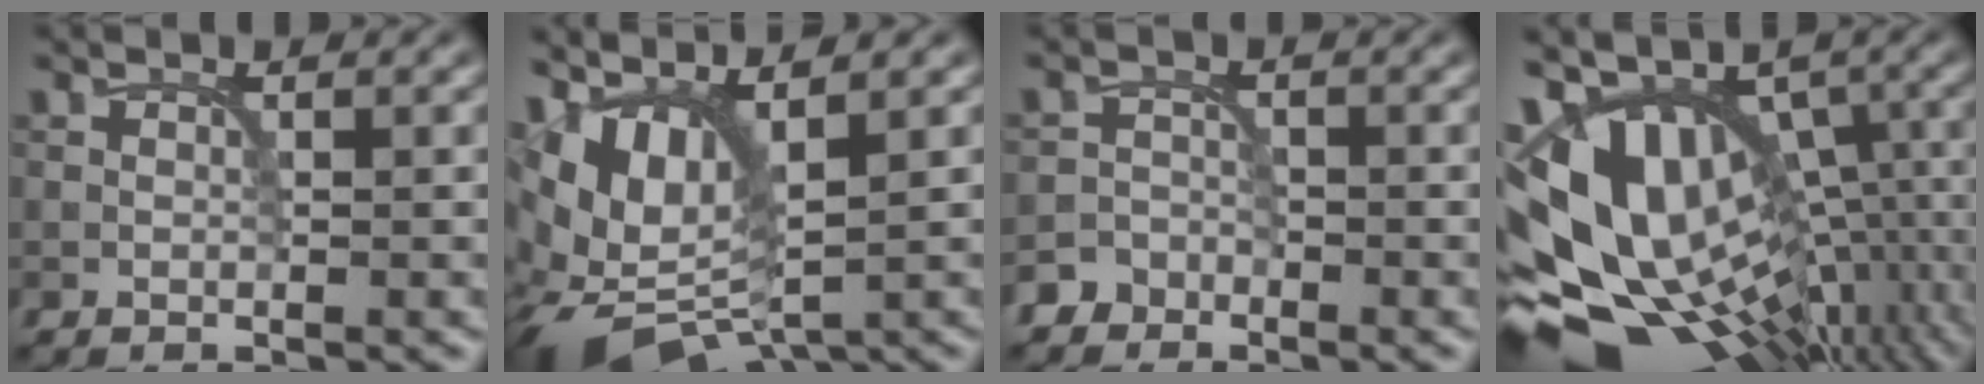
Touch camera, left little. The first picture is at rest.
{"total": 10.7, "force": [0.9, 5.9, 8.9], "torque": [-0.164, -0.010, 0.037]}
{"total": 2.2, "force": [-1.9, 1.1, -0.1], "torque": [0.004, 0.006, -0.035]}
{"total": 15.9, "force": [-3.1, 9.8, 12.1], "torque": [-0.167, 0.026, -0.014]}